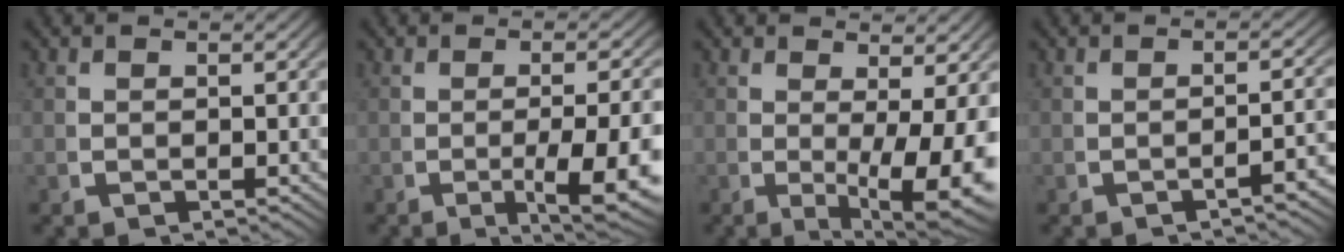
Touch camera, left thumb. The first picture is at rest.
{"total": 7.4, "force": [-2.4, 2.6, 6.5], "torque": [-0.105, -0.017, -0.027]}
{"total": 7.1, "force": [-0.4, 3.1, 6.4], "torque": [-0.097, -0.025, 0.004]}
{"total": 2.4, "force": [-1.6, 0.2, 1.7], "torque": [-0.027, 0.001, -0.021]}